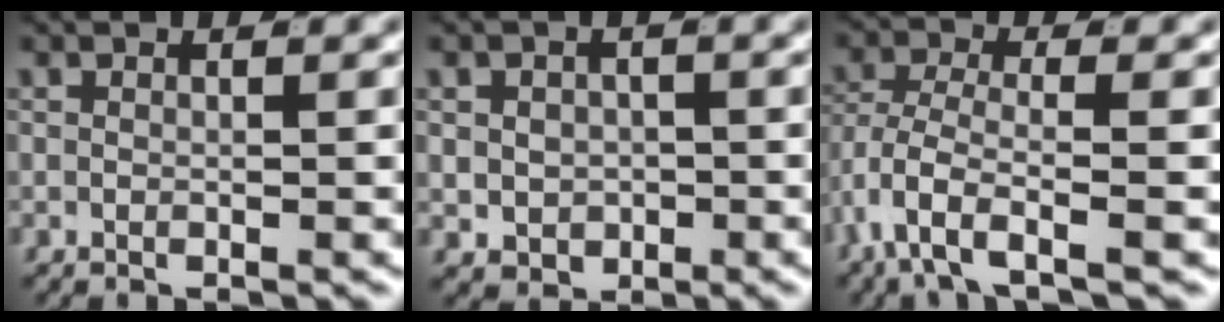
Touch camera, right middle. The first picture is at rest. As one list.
[{"total": 3.4, "force": [-0.7, 3.0, 1.5], "torque": [-0.018, -0.012, -0.005]}, {"total": 4.7, "force": [-2.5, 1.8, 3.6], "torque": [-0.097, -0.035, -0.029]}]